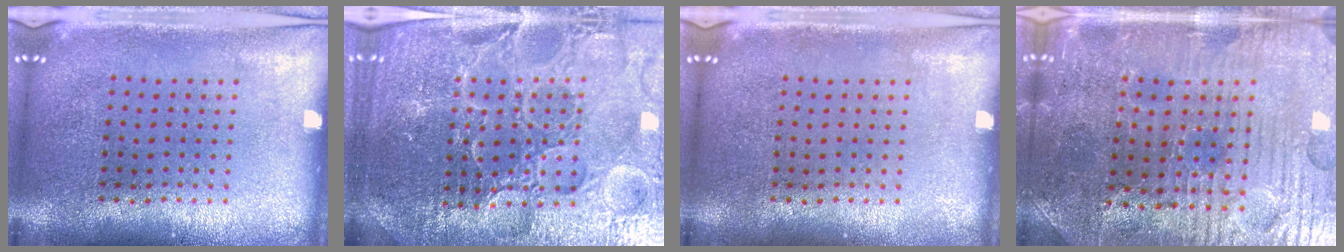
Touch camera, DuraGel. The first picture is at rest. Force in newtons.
{"total": 5.5, "press": 5.1, "slide": 2.1}
{"total": 0.0}
{"total": 3.7, "press": 3.7, "slide": 0.5}